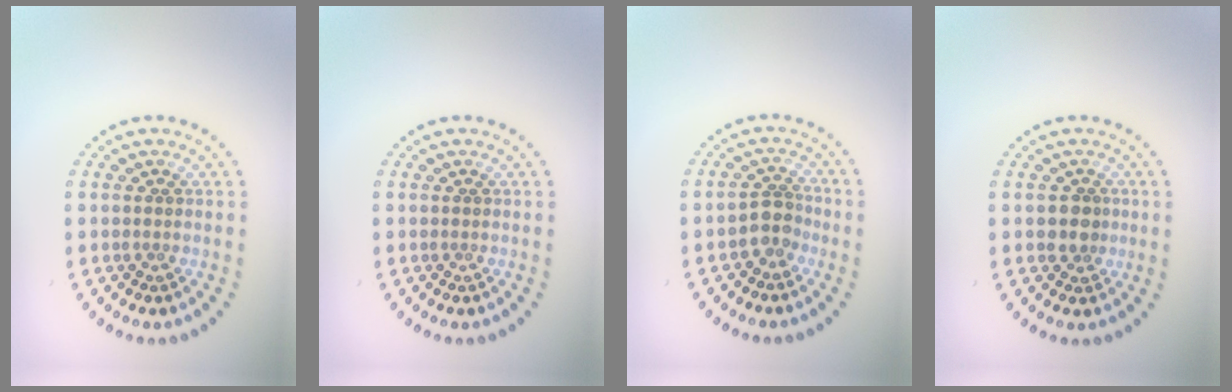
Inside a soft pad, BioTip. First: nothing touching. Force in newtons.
{"total": 0.0}
{"total": 2.2, "press": 1.7, "slide": 1.3}
{"total": 2.0, "press": 1.7, "slide": 1.0}